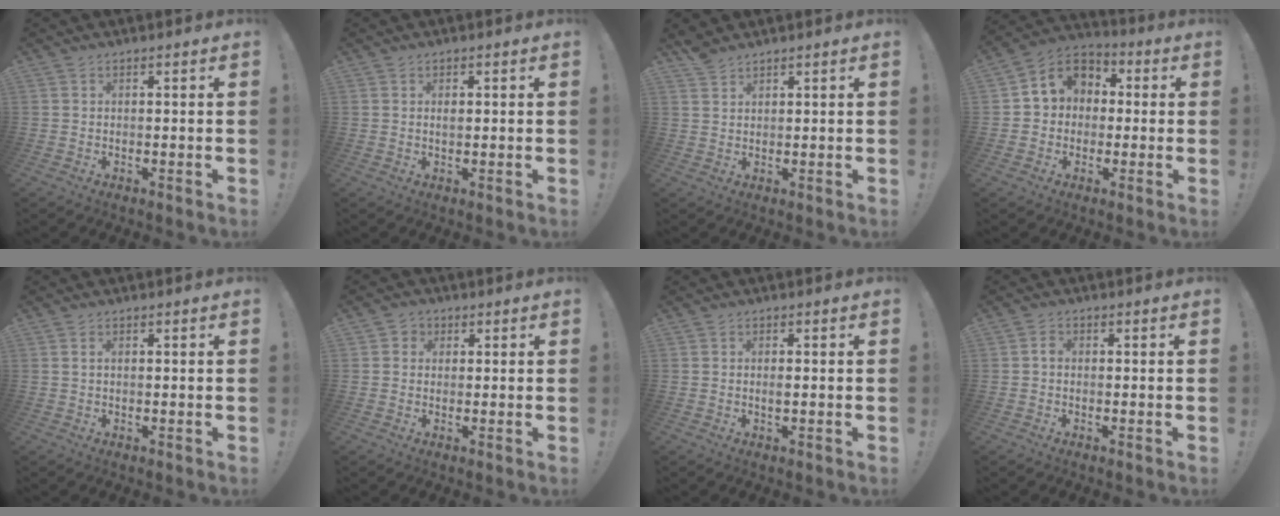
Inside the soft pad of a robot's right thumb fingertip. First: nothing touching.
{"total": 1.1, "force": [0.1, 0.9, 0.7], "torque": [-0.014, 0.004, 0.001]}
{"total": 3.1, "force": [2.8, 0.8, 1.1], "torque": [-0.018, -0.017, 0.053]}
{"total": 8.3, "force": [0.8, 7.6, 3.2], "torque": [-0.043, 0.008, 0.023]}
{"total": 1.0, "force": [0.4, 0.5, 0.8], "torque": [-0.010, 0.000, 0.006]}
{"total": 2.8, "force": [0.3, 2.7, 0.8], "torque": [-0.005, 0.001, 0.004]}
{"total": 1.3, "force": [-0.3, 0.4, 1.2], "torque": [-0.015, -0.003, -0.007]}
{"total": 1.5, "force": [-0.5, 1.1, 0.9], "torque": [-0.021, 0.009, -0.009]}